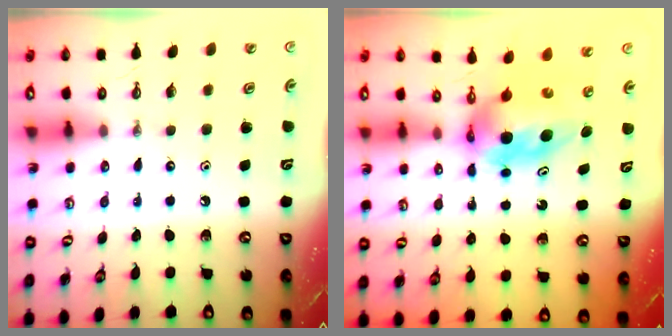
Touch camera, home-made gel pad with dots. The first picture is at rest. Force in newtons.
{"total": 6.7, "press": 6.6, "slide": 1.4}